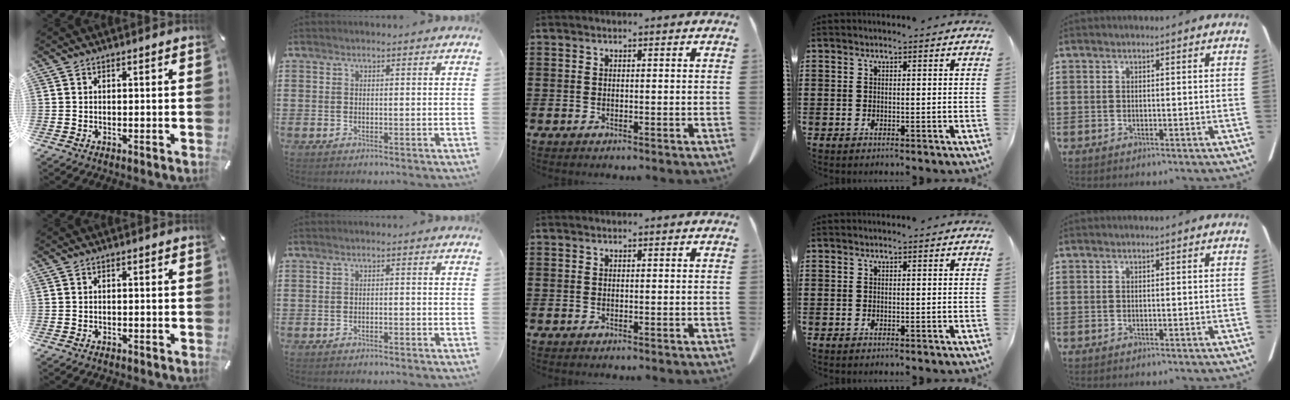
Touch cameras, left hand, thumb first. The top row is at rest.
{"thumb": {"total": 0.8, "force": [-0.7, 0.4, 0.3], "torque": [-0.007, 0.001, -0.015]}, "index": {"total": 0.8, "force": [-0.8, 0.2, 0.3], "torque": [-0.010, -0.001, -0.015]}}